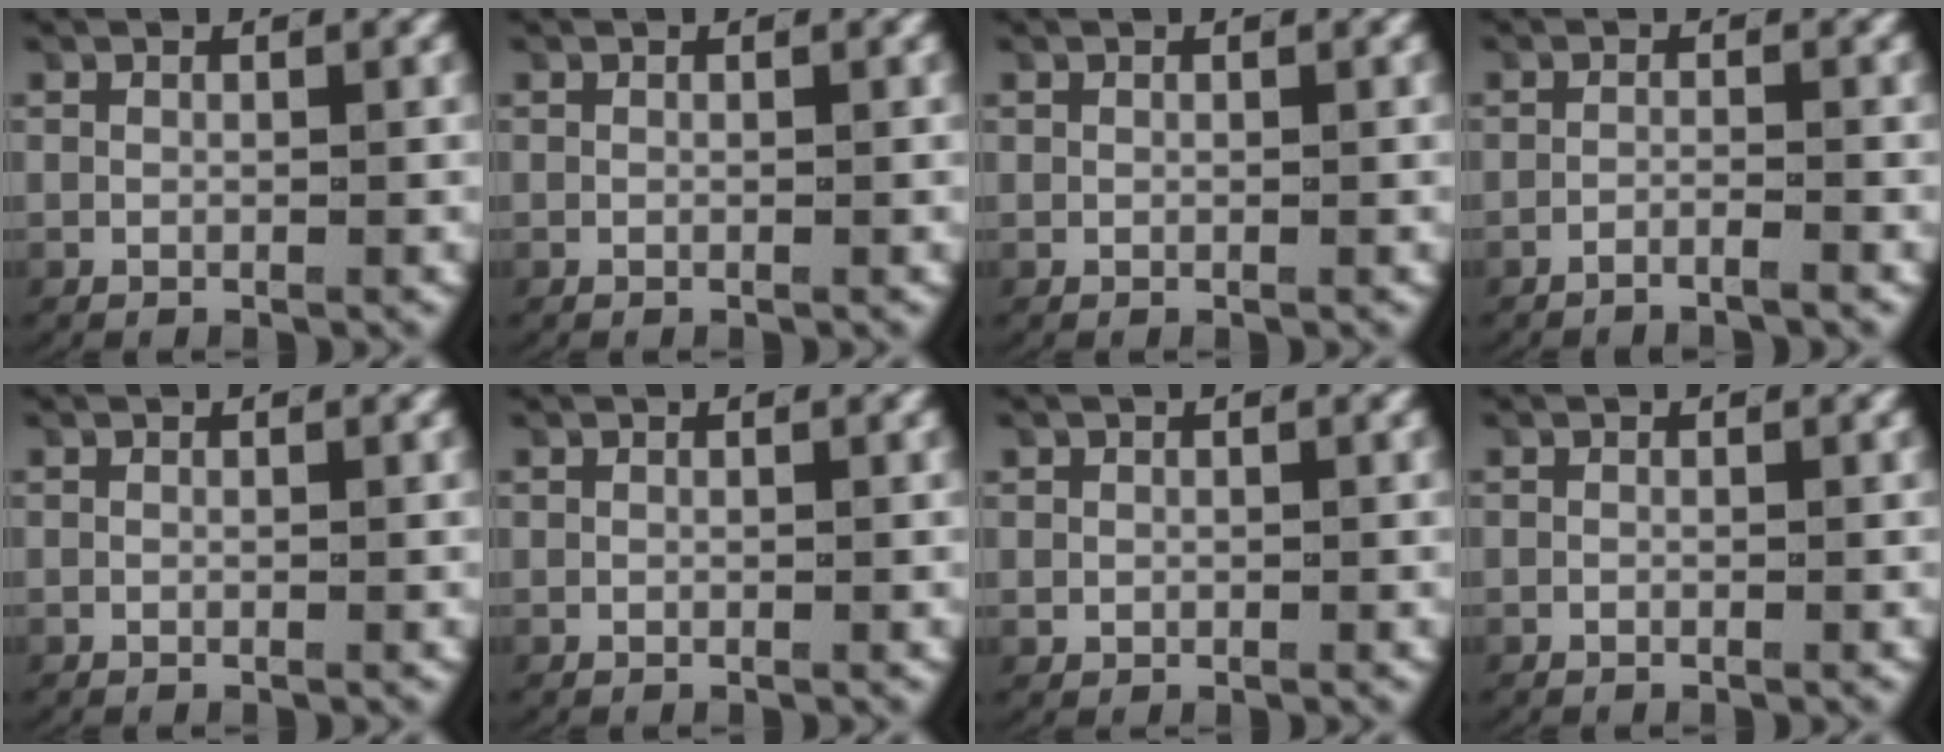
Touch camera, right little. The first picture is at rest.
{"total": 0.0}
{"total": 0.0}
{"total": 1.5, "force": [-1.4, 0.0, 0.5], "torque": [-0.015, -0.001, -0.028]}
{"total": 0.0}
{"total": 0.0}
{"total": 0.8, "force": [0.1, 0.7, 0.2], "torque": [-0.015, -0.008, 0.009]}
{"total": 0.0}